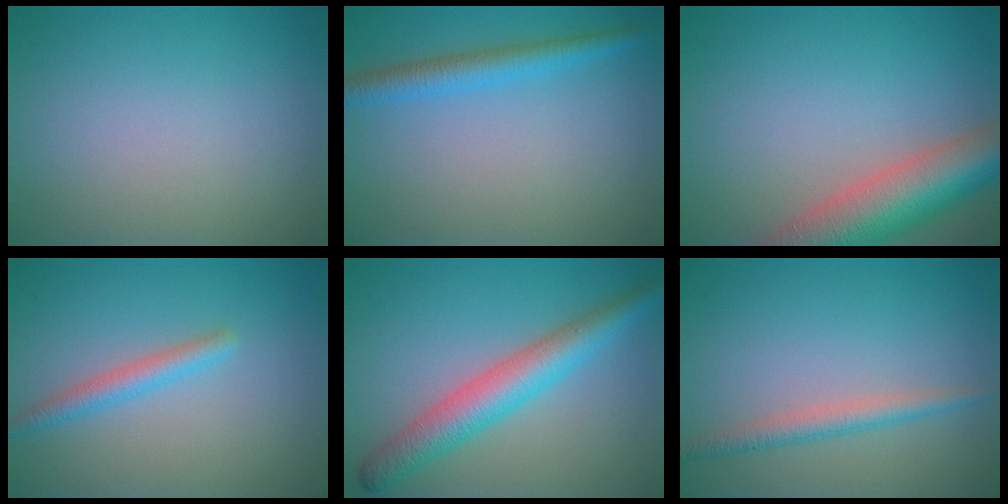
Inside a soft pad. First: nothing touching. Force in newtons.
{"total": 3.0, "press": 3.0, "slide": 0.0}
{"total": 8.9, "press": 8.8, "slide": 0.7}
{"total": 2.1, "press": 2.1, "slide": 0.1}
{"total": 5.4, "press": 5.4, "slide": 0.1}
{"total": 2.2, "press": 2.2, "slide": 0.0}